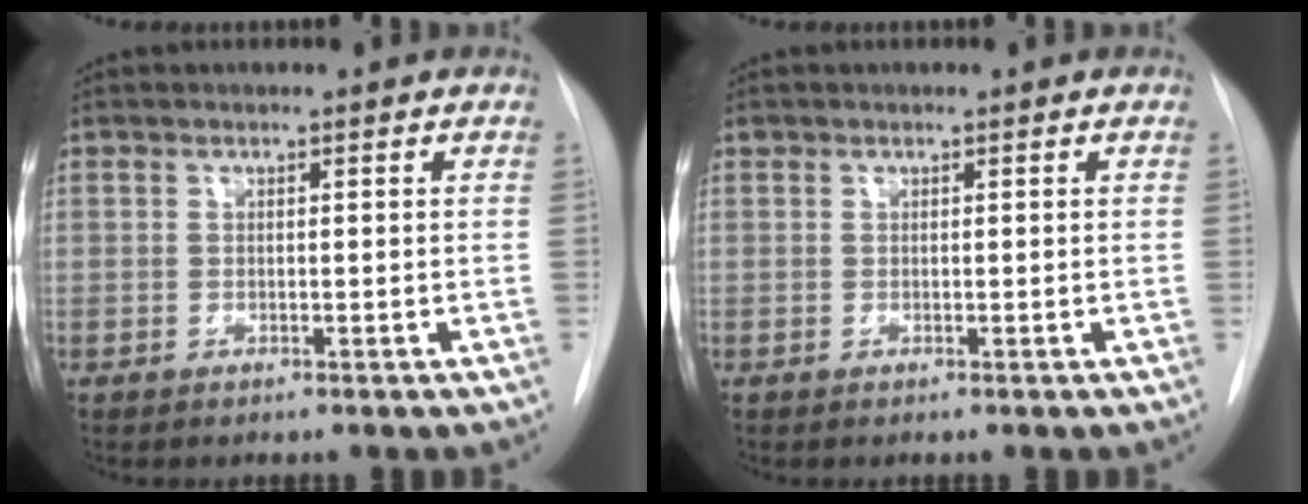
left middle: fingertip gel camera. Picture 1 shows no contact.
{"total": 0.0}